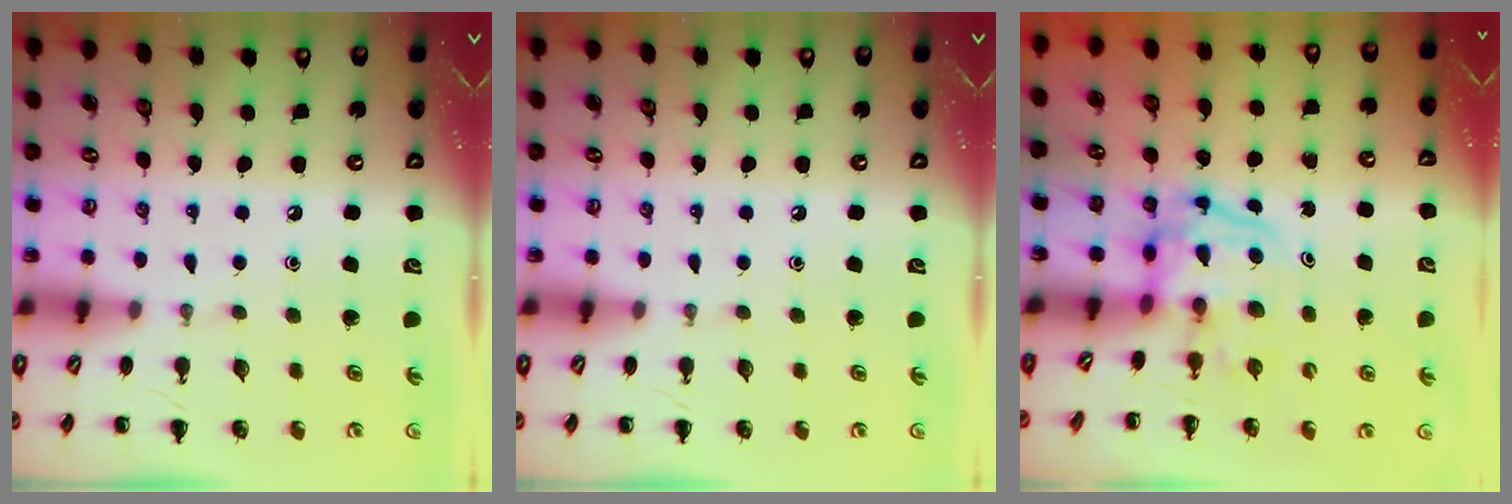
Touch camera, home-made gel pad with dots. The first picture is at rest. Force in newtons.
{"total": 0.0}
{"total": 3.8, "press": 3.8, "slide": 0.6}